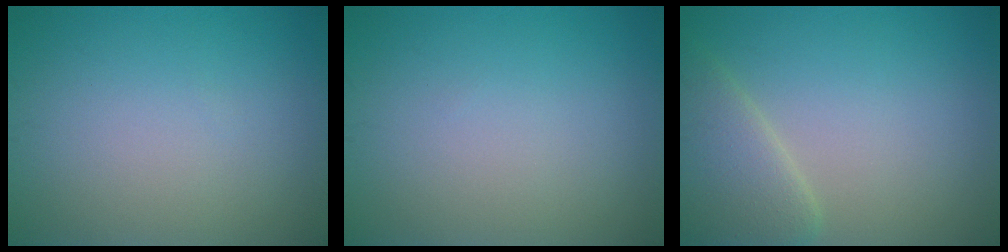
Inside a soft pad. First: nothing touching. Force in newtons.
{"total": 0.0}
{"total": 4.4, "press": 4.4, "slide": 0.2}